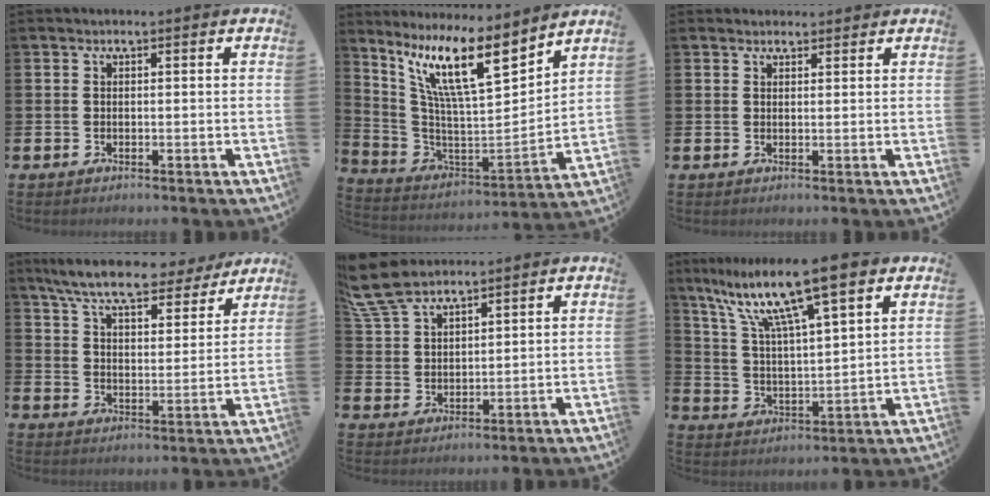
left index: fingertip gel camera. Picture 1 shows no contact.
{"total": 13.2, "force": [8.7, 2.9, 9.5], "torque": [-0.205, -0.042, 0.151]}
{"total": 1.7, "force": [1.5, 0.6, -0.1], "torque": [0.007, 0.000, 0.028]}
{"total": 9.2, "force": [8.3, 1.6, 3.6], "torque": [-0.101, -0.042, 0.147]}
{"total": 7.6, "force": [6.8, 2.2, 2.8], "torque": [-0.076, -0.018, 0.128]}
{"total": 12.5, "force": [9.3, 2.0, 8.1], "torque": [-0.177, -0.045, 0.152]}